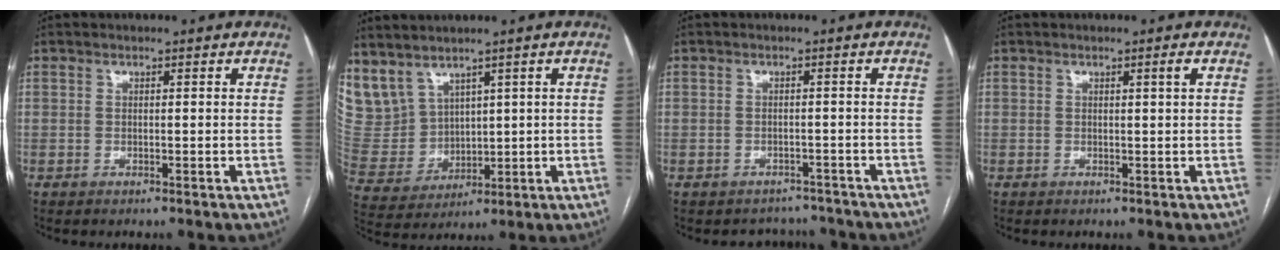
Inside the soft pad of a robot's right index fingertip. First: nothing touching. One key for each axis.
{"total": 9.7, "fx": 6.8, "fy": 6.2, "fz": 3.1, "tx": -0.090, "ty": 0.016, "tz": 0.169}
{"total": 3.7, "fx": -3.2, "fy": 1.6, "fz": -0.8, "tx": 0.012, "ty": 0.019, "tz": -0.044}
{"total": 0.9, "fx": 0.3, "fy": -0.3, "fz": 0.8, "tx": -0.016, "ty": -0.002, "tz": 0.008}